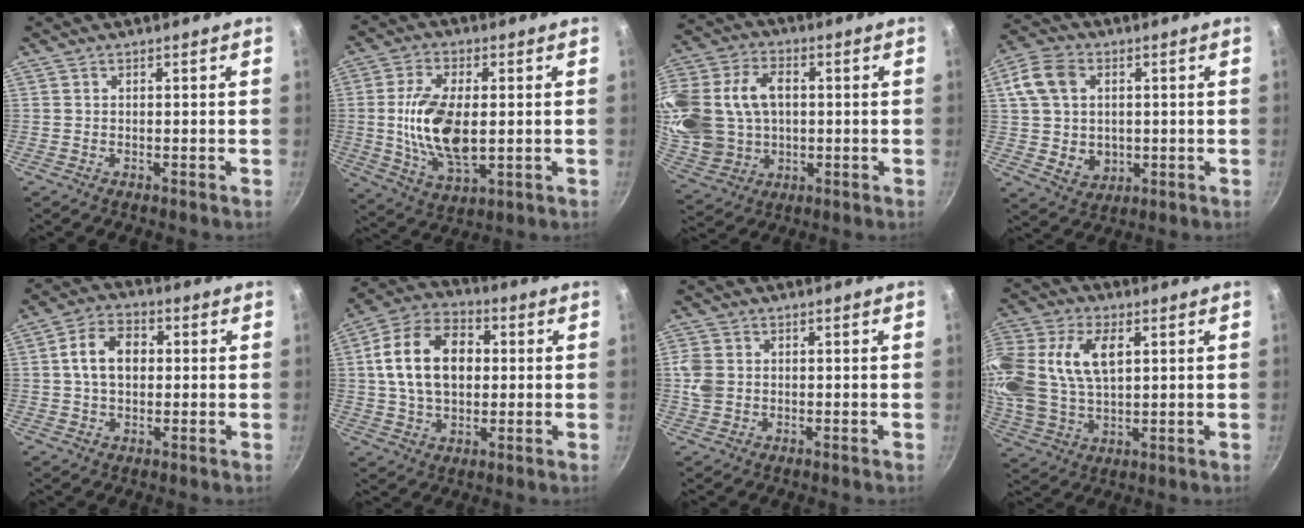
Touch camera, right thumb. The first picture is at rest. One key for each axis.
{"total": 14.2, "fx": 0.2, "fy": 7.3, "fz": 12.2, "tx": -0.226, "ty": -0.003, "tz": 0.006}
{"total": 24.9, "fx": 2.7, "fy": 19.1, "fz": 15.7, "tx": -0.360, "ty": 0.032, "tz": 0.064}
{"total": 11.7, "fx": 1.6, "fy": 9.4, "fz": 6.8, "tx": -0.103, "ty": -0.001, "tz": 0.031}
{"total": 8.9, "fx": 0.9, "fy": 6.3, "fz": 6.3, "tx": -0.090, "ty": 0.019, "tz": 0.007}
{"total": 16.4, "fx": 2.0, "fy": 11.2, "fz": 11.8, "tx": -0.180, "ty": 0.021, "tz": 0.022}
{"total": 4.7, "fx": 0.1, "fy": 3.9, "fz": 2.6, "tx": -0.046, "ty": 0.002, "tz": 0.000}
{"total": 22.1, "fx": 5.9, "fy": 14.1, "fz": 15.9, "tx": -0.358, "ty": 0.022, "tz": 0.111}